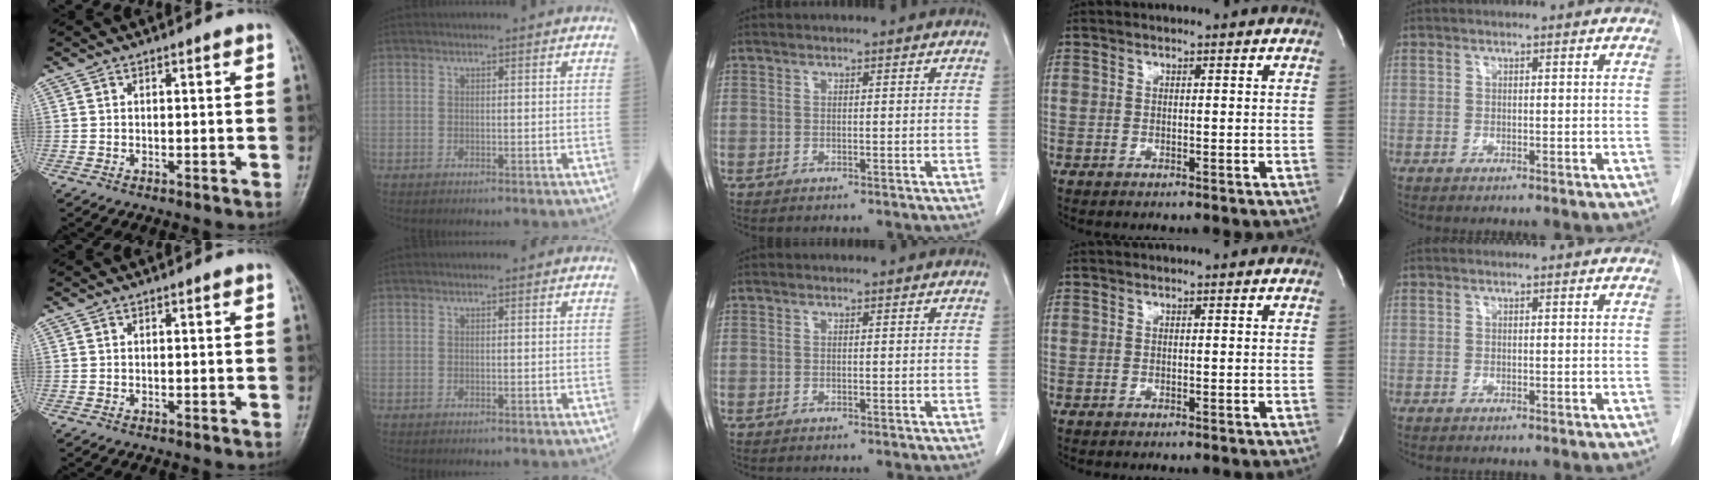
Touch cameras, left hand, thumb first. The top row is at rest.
{}